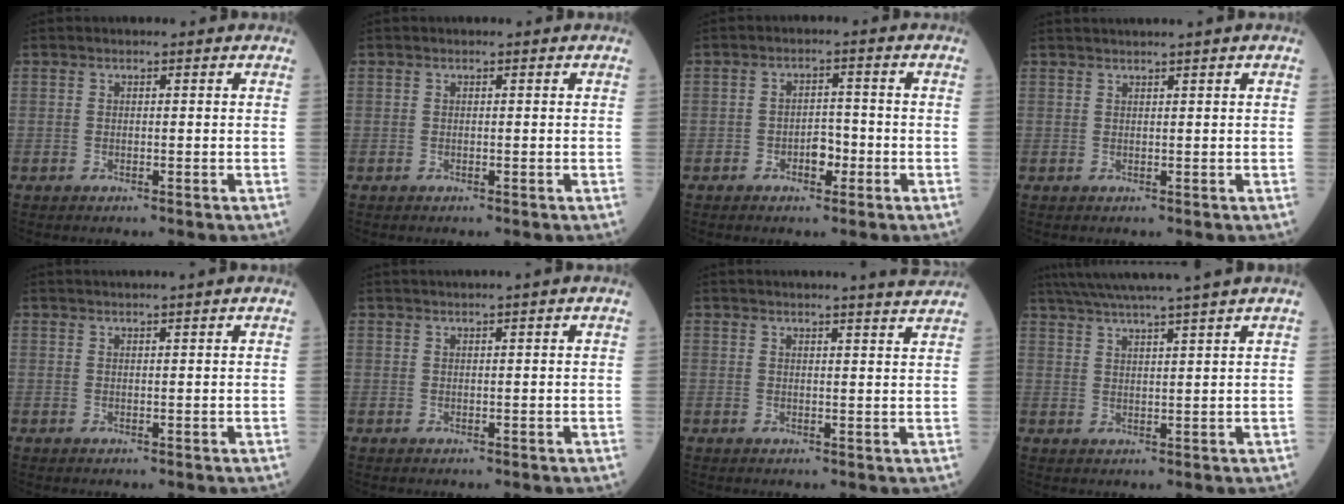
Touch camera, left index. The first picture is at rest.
{"total": 0.0}
{"total": 3.3, "force": [-1.5, 1.9, 2.3], "torque": [-0.034, 0.008, -0.026]}
{"total": 2.6, "force": [2.1, -0.9, 1.3], "torque": [-0.013, 0.013, 0.041]}
{"total": 3.0, "force": [2.5, -1.0, 1.3], "torque": [-0.010, 0.016, 0.044]}
{"total": 2.3, "force": [1.7, -0.8, 1.2], "torque": [-0.017, 0.010, 0.036]}
{"total": 6.5, "force": [6.1, -1.1, 2.0], "torque": [-0.028, 0.001, 0.063]}
{"total": 12.0, "force": [10.2, -1.9, 6.0], "torque": [-0.099, 0.009, 0.150]}